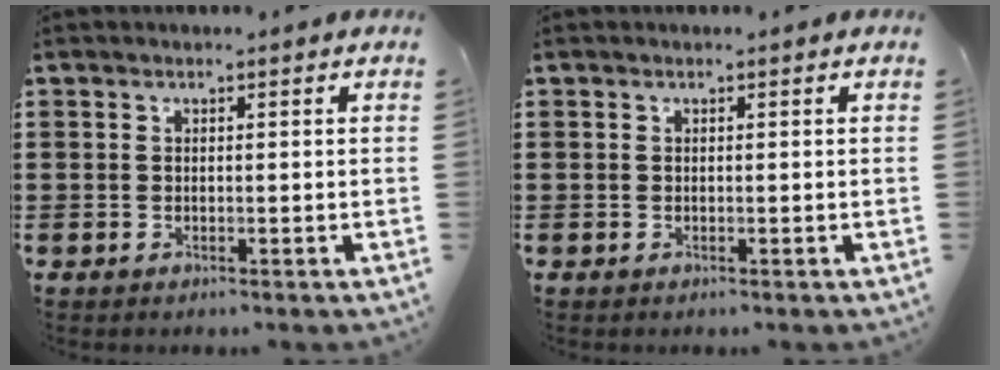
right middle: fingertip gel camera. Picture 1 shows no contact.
{"total": 0.0}